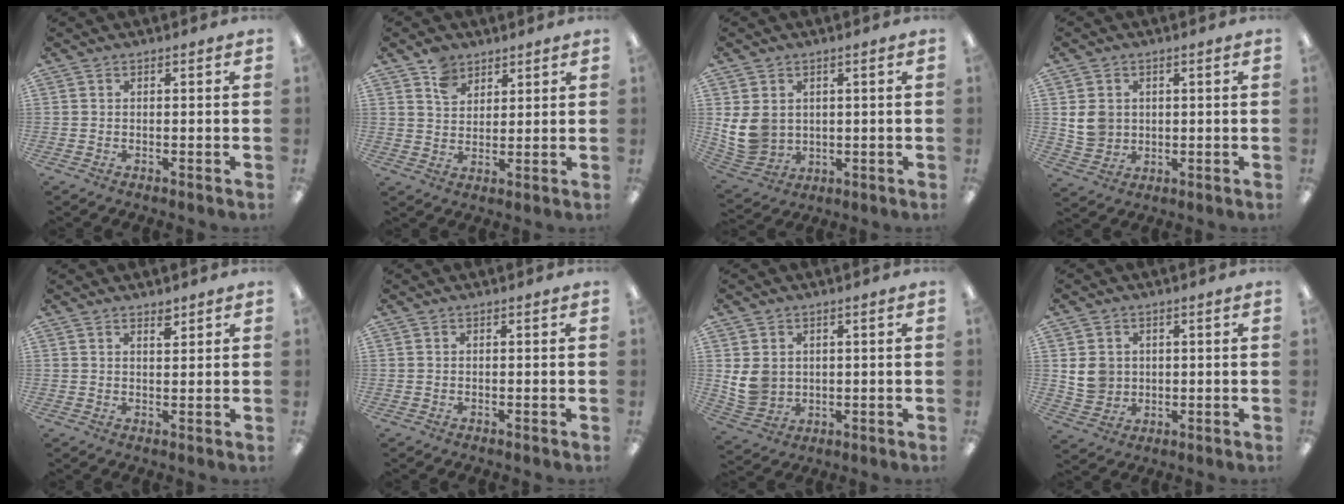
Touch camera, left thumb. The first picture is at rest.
{"total": 5.8, "force": [4.2, 3.8, 1.4], "torque": [-0.026, -0.011, 0.079]}
{"total": 9.2, "force": [1.3, 8.0, 4.5], "torque": [-0.117, 0.004, 0.031]}
{"total": 6.2, "force": [1.4, 5.5, 2.3], "torque": [-0.046, 0.007, 0.028]}
{"total": 2.4, "force": [2.0, 0.9, 0.9], "torque": [-0.005, -0.009, 0.033]}
{"total": 0.0}
{"total": 6.9, "force": [1.2, 6.2, 2.9], "torque": [-0.069, 0.007, 0.028]}
{"total": 6.1, "force": [1.4, 5.6, 2.0], "torque": [-0.028, 0.006, 0.029]}